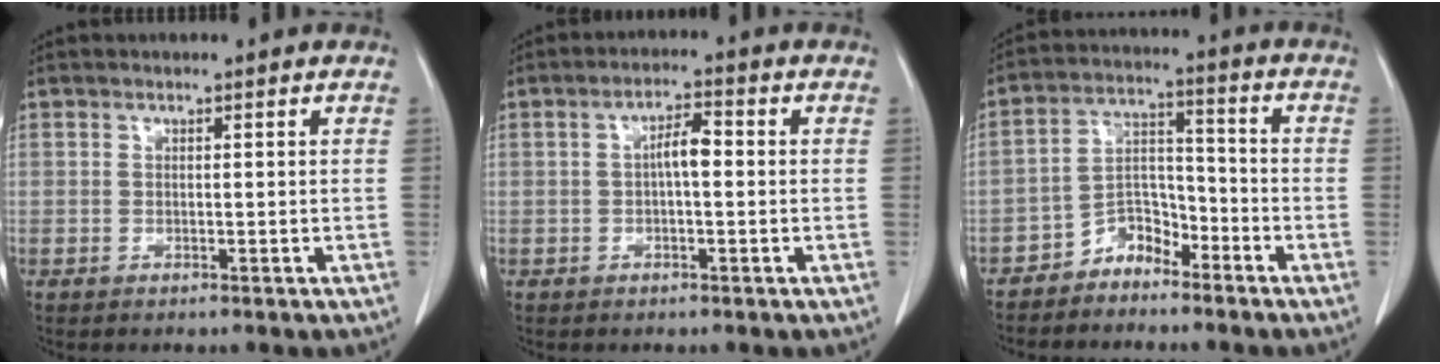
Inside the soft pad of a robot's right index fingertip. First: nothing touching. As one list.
[{"total": 3.7, "force": [0.1, 1.0, 3.6], "torque": [-0.062, 0.013, -0.002]}, {"total": 5.8, "force": [-4.5, 3.2, 1.8], "torque": [-0.023, 0.023, -0.086]}]